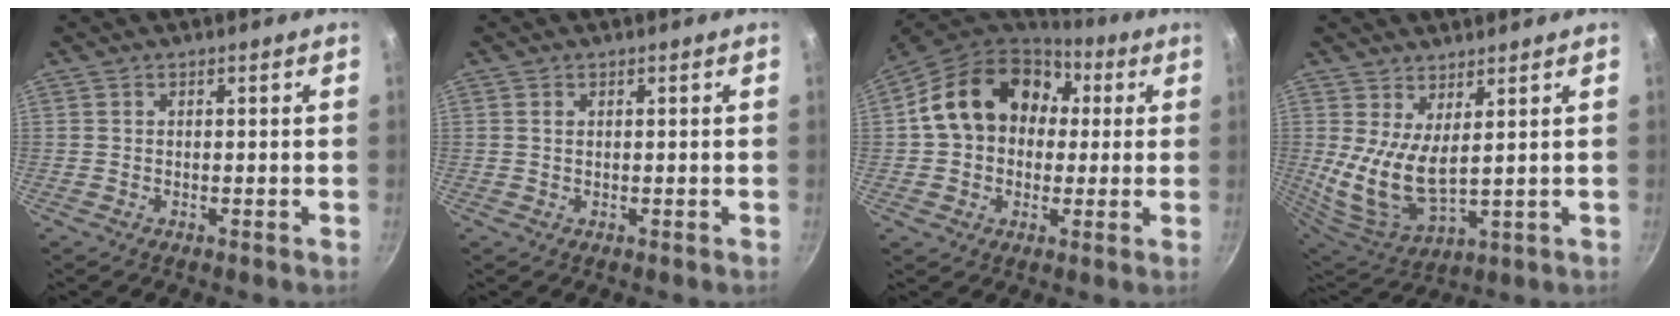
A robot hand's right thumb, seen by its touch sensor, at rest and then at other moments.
{"total": 0.8, "force": [0.2, 0.6, 0.5], "torque": [-0.009, 0.003, 0.004]}
{"total": 18.8, "force": [3.6, 14.6, 11.3], "torque": [-0.170, 0.037, 0.051]}
{"total": 10.7, "force": [3.1, 4.6, 9.1], "torque": [-0.175, -0.045, 0.068]}